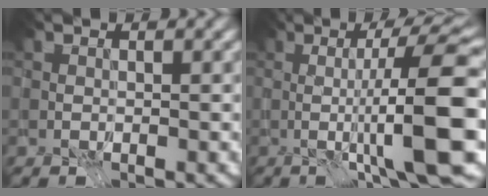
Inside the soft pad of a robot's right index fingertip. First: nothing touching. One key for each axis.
{"total": 9.1, "fx": -2.0, "fy": -0.9, "fz": 8.8, "tx": -0.115, "ty": -0.003, "tz": -0.022}